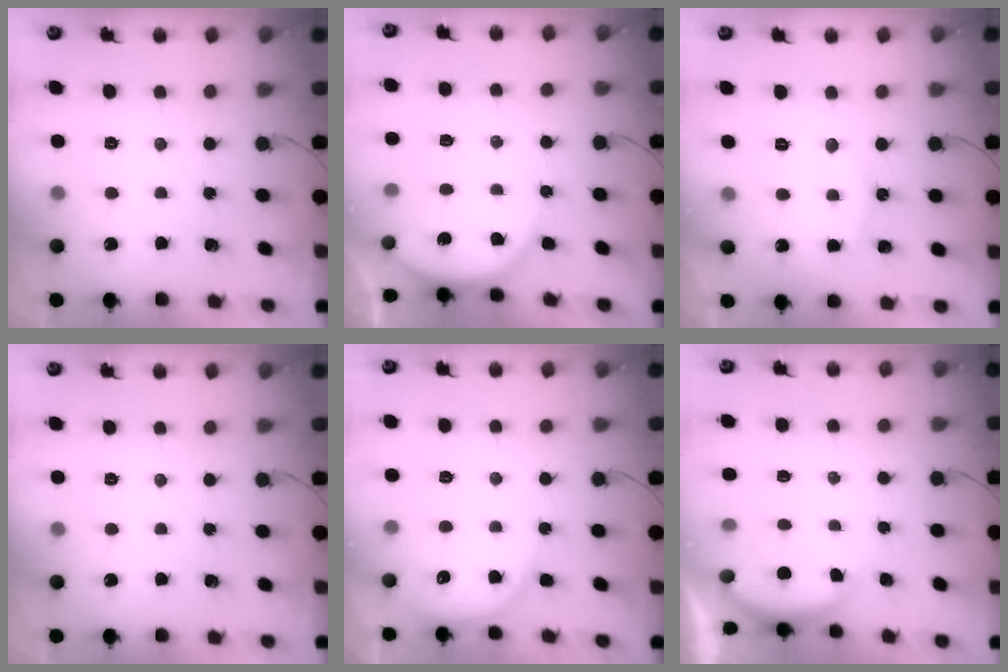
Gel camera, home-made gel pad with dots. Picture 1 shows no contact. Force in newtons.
{"total": 5.0, "press": 5.0, "slide": 0.6}
{"total": 7.7, "press": 7.7, "slide": 0.2}
{"total": 0.0}
{"total": 5.1, "press": 5.1, "slide": 0.4}
{"total": 2.3, "press": 2.2, "slide": 0.6}